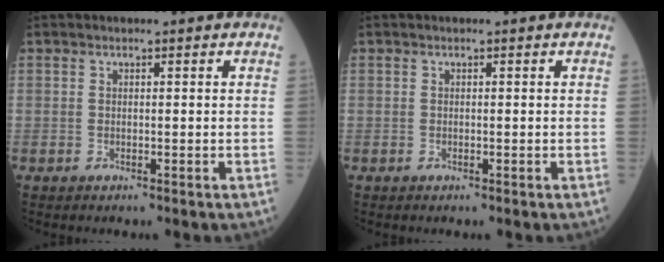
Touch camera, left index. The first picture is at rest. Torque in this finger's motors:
{"motor_torque": [-0.18, -0.14, -0.02, -0.01]}